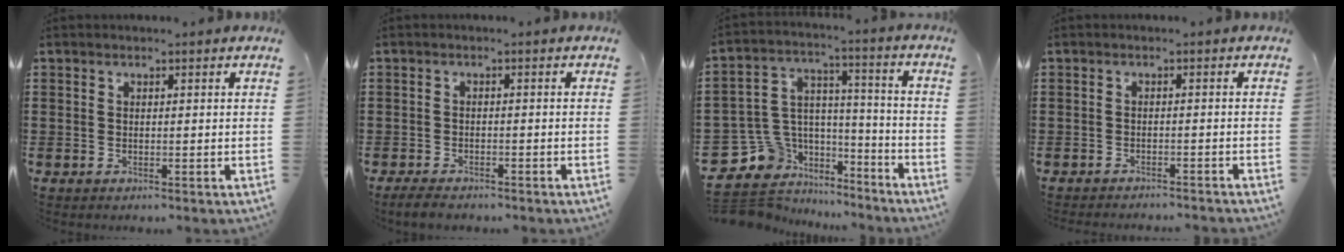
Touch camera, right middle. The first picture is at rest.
{"total": 2.0, "force": [-1.9, 0.4, 0.6], "torque": [-0.020, -0.001, -0.041]}
{"total": 7.8, "force": [-4.6, 6.2, 1.2], "torque": [-0.068, -0.010, -0.087]}
{"total": 1.4, "force": [-1.4, -0.1, 0.0], "torque": [-0.004, 0.001, -0.030]}